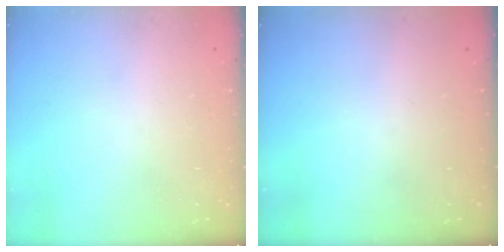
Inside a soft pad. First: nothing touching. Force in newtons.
{"total": 0.0}